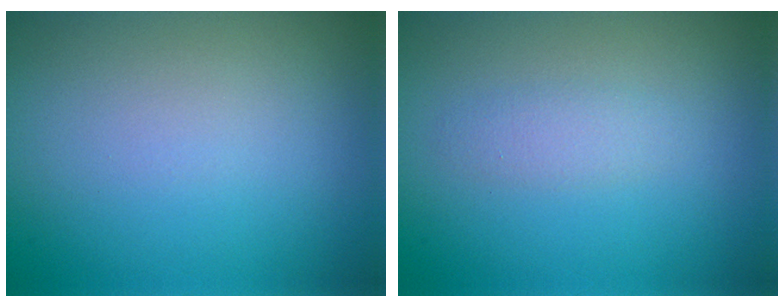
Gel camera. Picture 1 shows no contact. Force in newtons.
{"total": 1.3, "press": 1.3, "slide": 0.0}